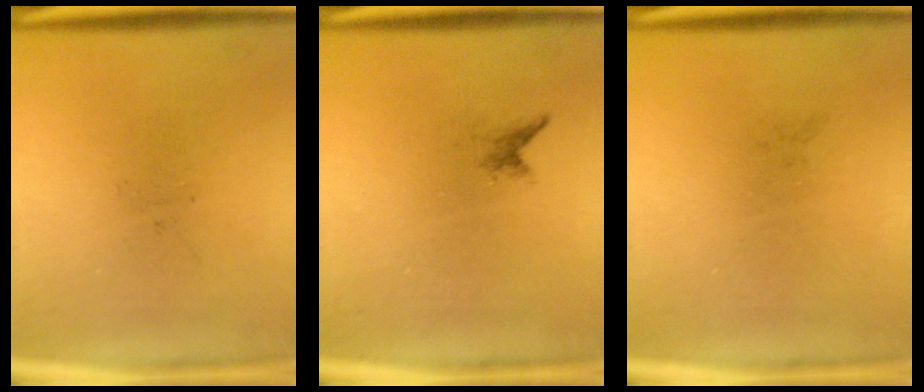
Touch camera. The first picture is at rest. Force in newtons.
{"total": 0.7}
{"total": 0.0}